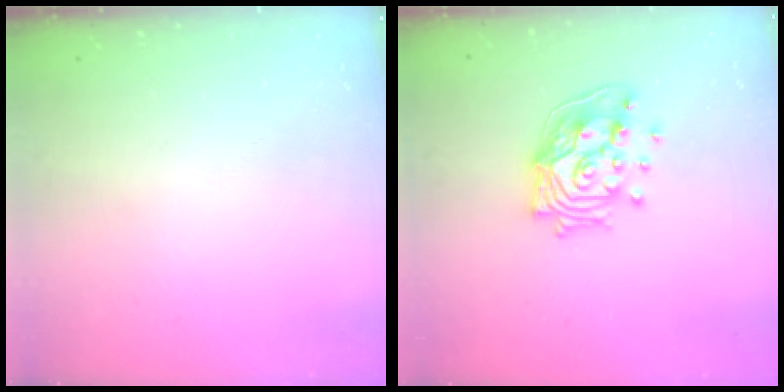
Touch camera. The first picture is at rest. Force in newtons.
{"total": 15.9, "press": 15.1, "slide": 5.1}